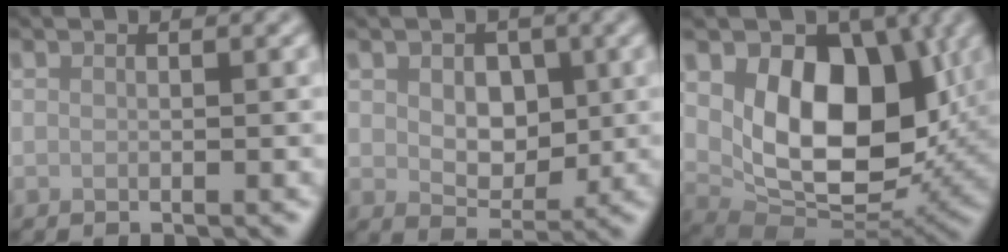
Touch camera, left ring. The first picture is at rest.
{"total": 4.1, "force": [0.6, 2.9, 2.9], "torque": [-0.050, -0.007, 0.009]}
{"total": 10.7, "force": [2.0, 6.9, 7.9], "torque": [-0.122, -0.019, 0.036]}